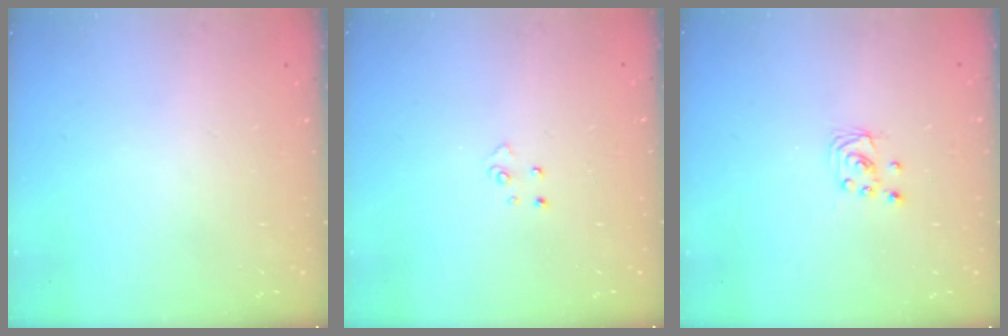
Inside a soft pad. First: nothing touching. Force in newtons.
{"total": 4.1, "press": 4.1, "slide": 0.4}
{"total": 2.2, "press": 2.2, "slide": 0.2}